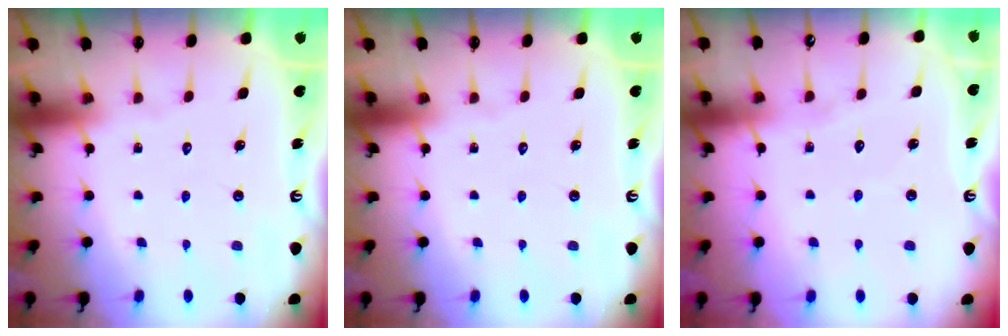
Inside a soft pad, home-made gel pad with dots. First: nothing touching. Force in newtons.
{"total": 0.0}
{"total": 4.0, "press": 4.0, "slide": 0.4}